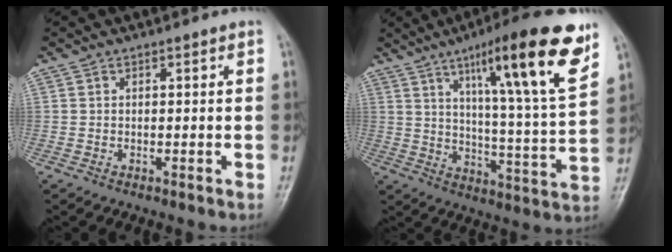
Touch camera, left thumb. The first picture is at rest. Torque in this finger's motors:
{"motor_torque": [0.95, 0.81, 1.66, -1.11, 0.25]}